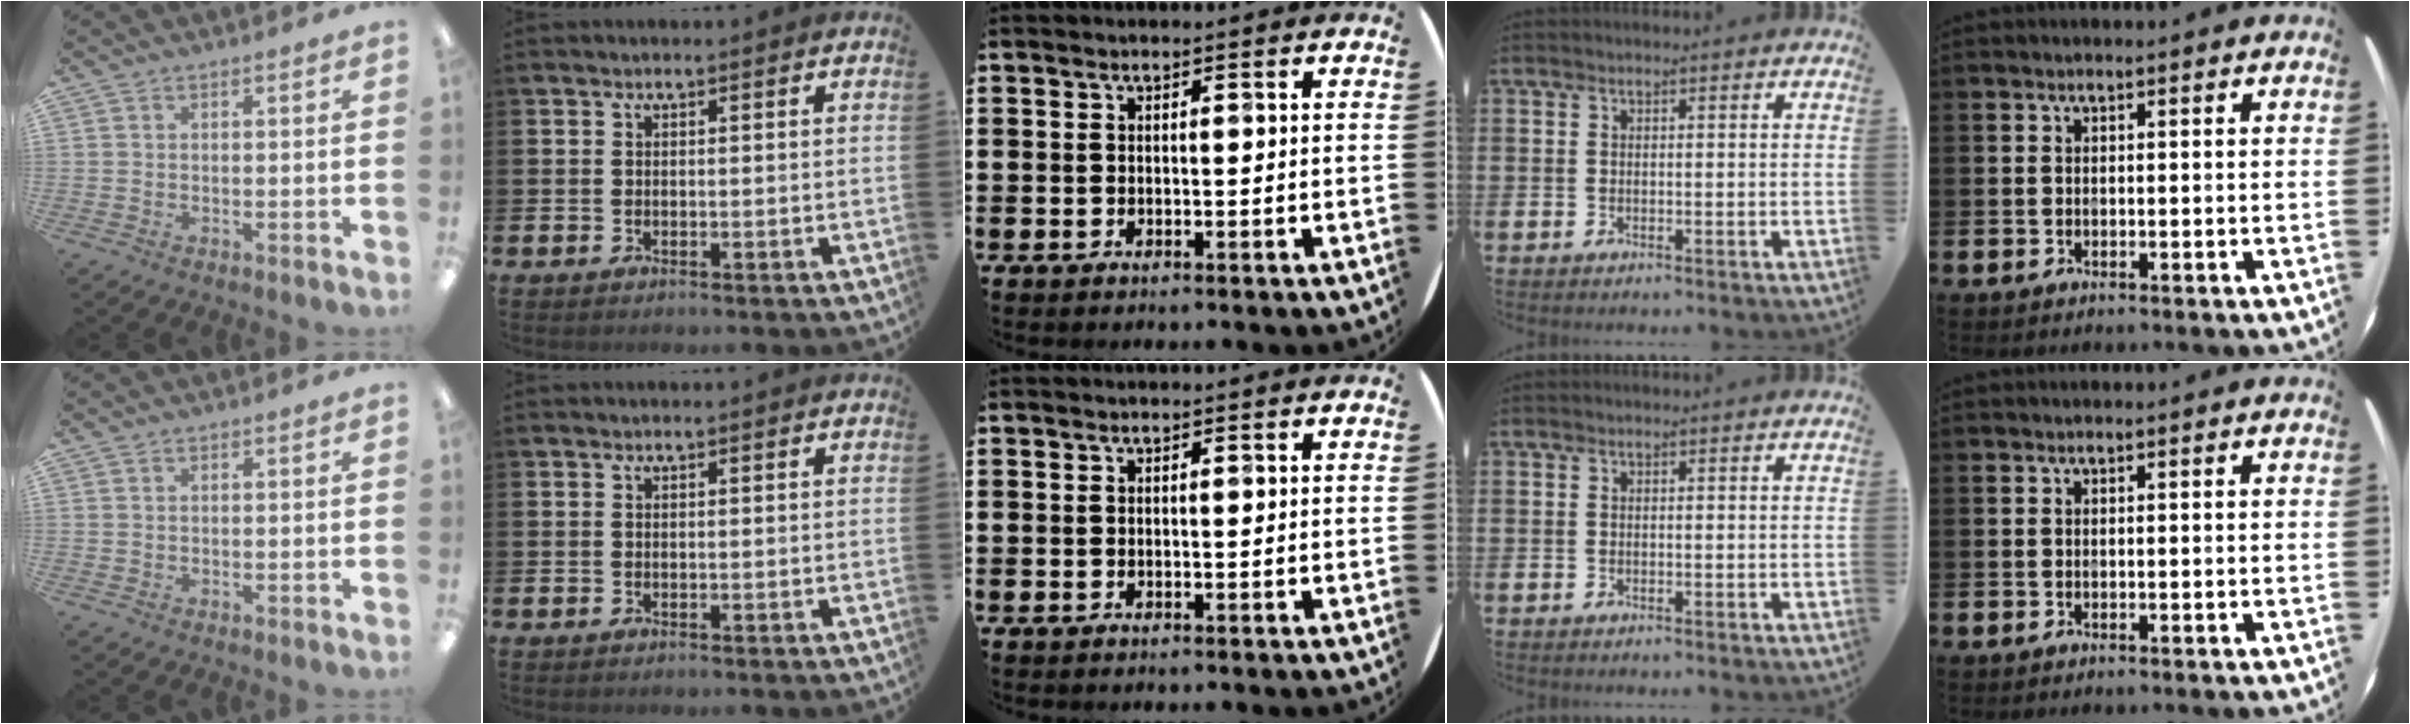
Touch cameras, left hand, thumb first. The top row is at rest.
{}